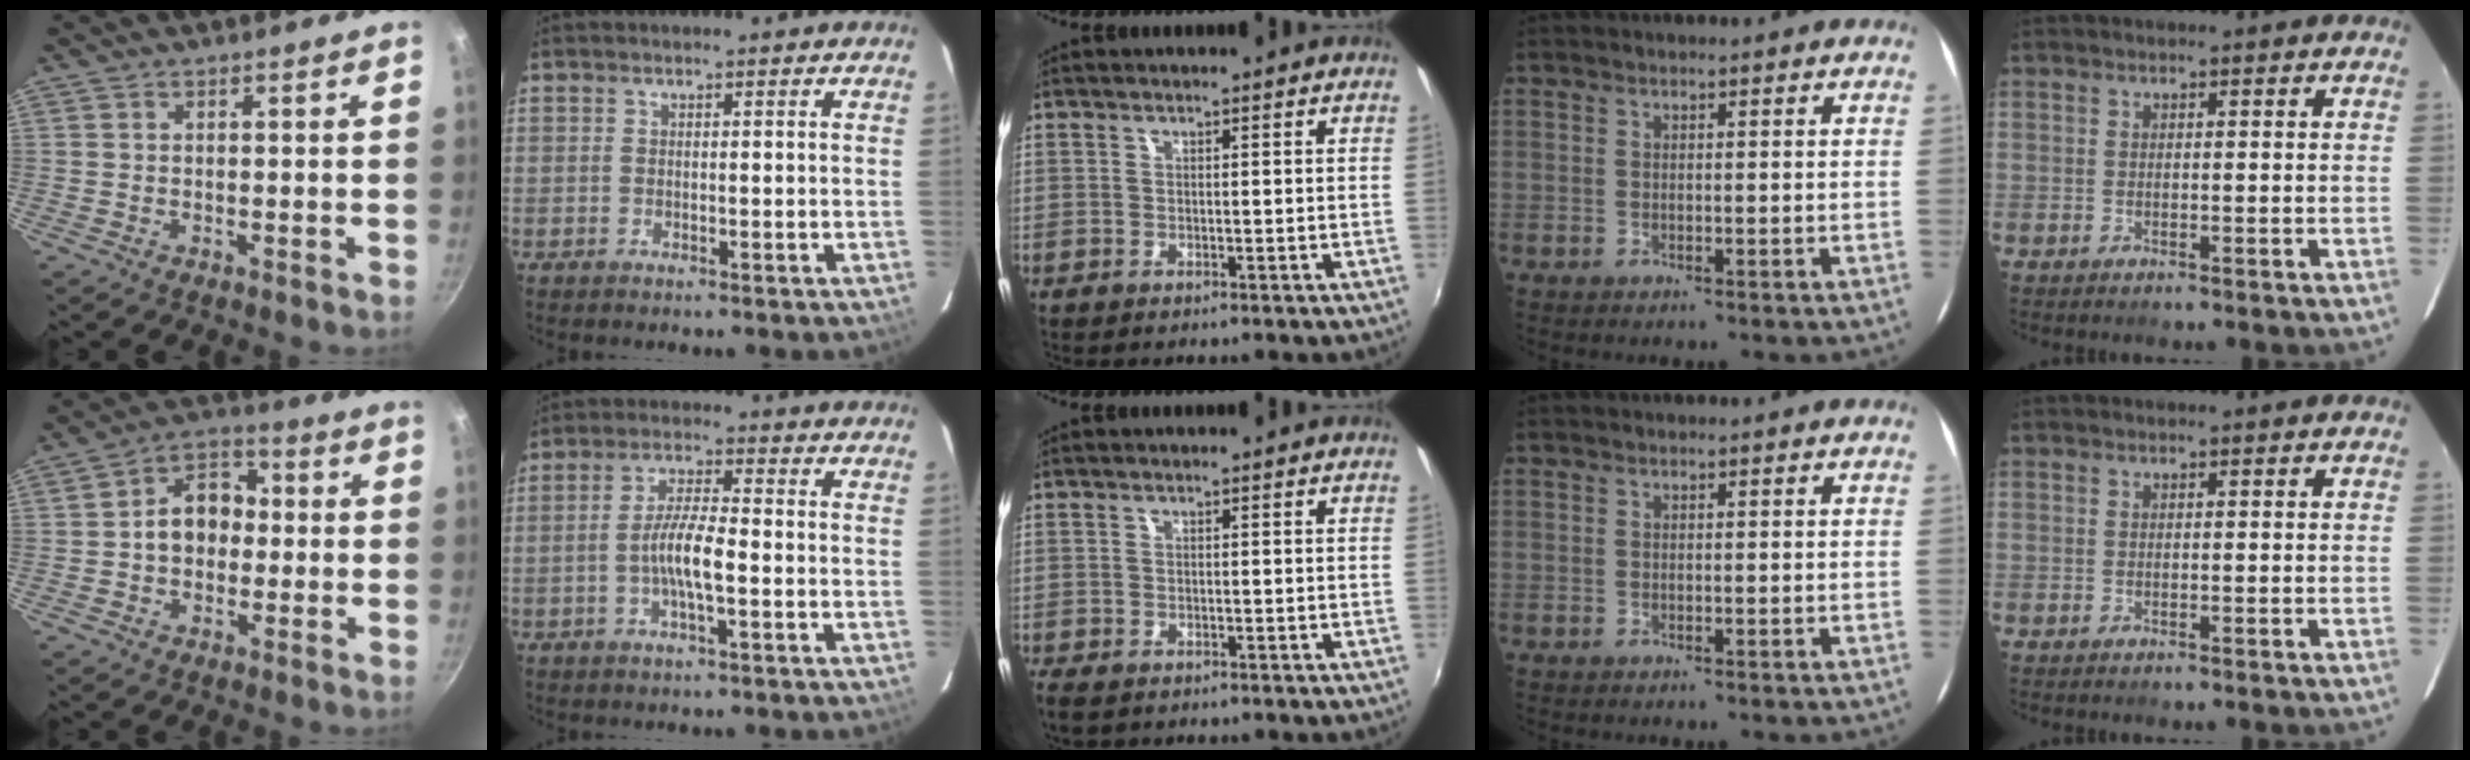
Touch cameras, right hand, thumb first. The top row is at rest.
{"thumb": {"total": 9.5, "force": [-0.3, 7.2, 6.2], "torque": [-0.053, 0.029, -0.017]}, "index": {"total": 6.3, "force": [-1.7, 1.0, 6.0], "torque": [-0.118, 0.004, -0.033]}, "middle": {"total": 3.4, "force": [-2.3, 1.5, 1.9], "torque": [-0.042, -0.014, -0.038]}}